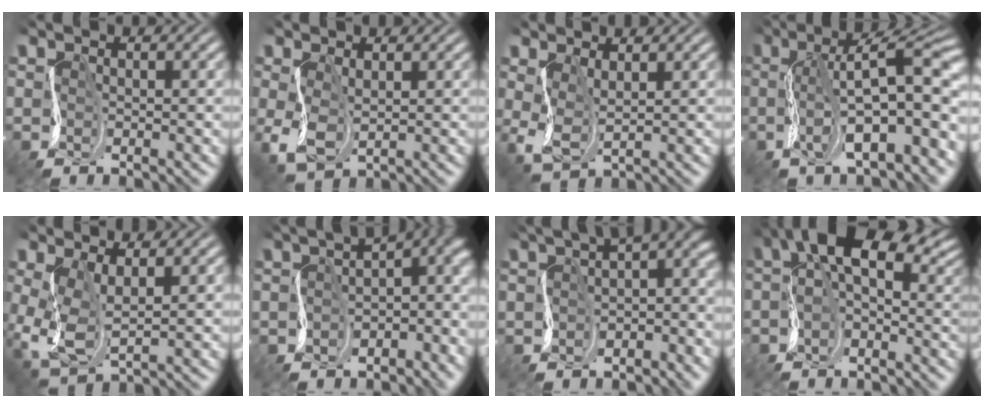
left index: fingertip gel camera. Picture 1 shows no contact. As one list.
[{"total": 1.8, "force": [-0.4, 1.1, 1.4], "torque": [-0.060, -0.004, 0.003]}, {"total": 1.7, "force": [0.5, 0.8, 1.5], "torque": [-0.060, -0.006, 0.018]}, {"total": 9.4, "force": [-1.0, 2.3, 9.1], "torque": [-0.131, 0.019, -0.016]}, {"total": 3.4, "force": [-0.8, 1.6, 2.9], "torque": [-0.090, -0.007, -0.006]}, {"total": 6.5, "force": [-1.4, 3.5, 5.3], "torque": [-0.053, 0.000, -0.015]}, {"total": 5.6, "force": [0.5, 2.7, 4.9], "torque": [-0.058, 0.005, 0.013]}, {"total": 9.5, "force": [2.8, 5.6, 7.2], "torque": [-0.110, 0.012, 0.042]}]